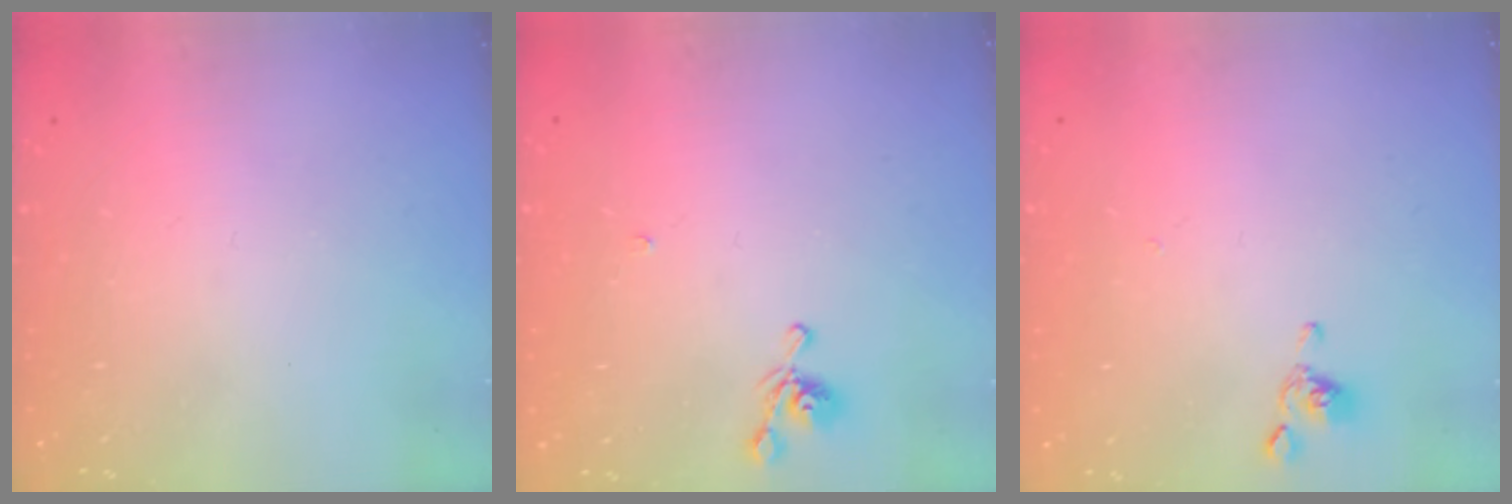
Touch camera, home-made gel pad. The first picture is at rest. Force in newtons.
{"total": 5.1, "press": 5.1, "slide": 0.5}
{"total": 2.2, "press": 2.2, "slide": 0.1}